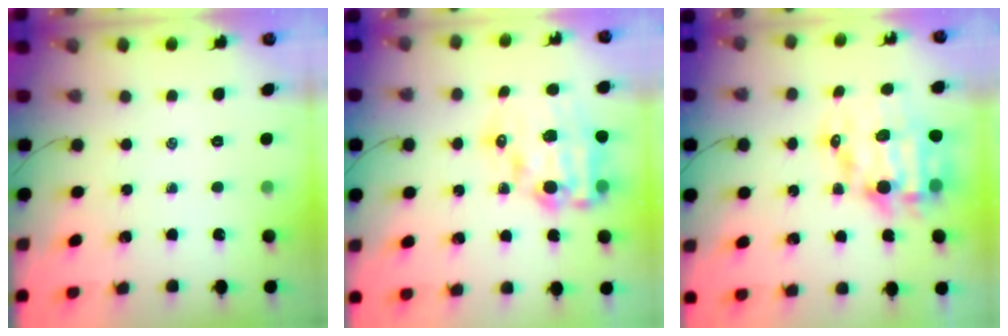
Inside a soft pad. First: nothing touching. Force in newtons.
{"total": 17.0, "press": 16.6, "slide": 3.7}
{"total": 13.6, "press": 13.2, "slide": 3.3}